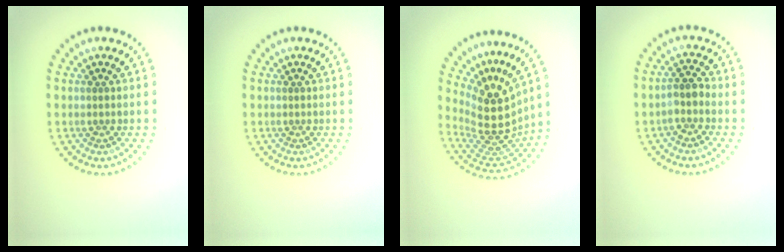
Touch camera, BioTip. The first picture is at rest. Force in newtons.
{"total": 0.0}
{"total": 5.2, "press": 3.8, "slide": 3.6}
{"total": 2.0, "press": 1.6, "slide": 1.1}